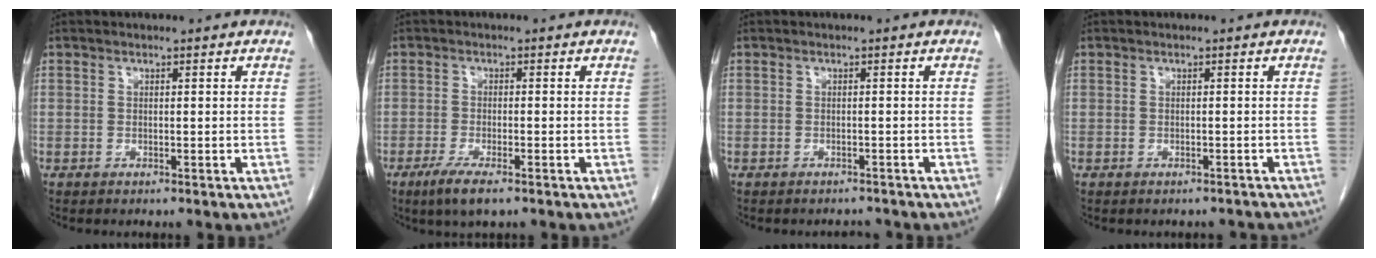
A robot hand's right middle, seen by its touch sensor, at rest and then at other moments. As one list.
[{"total": 4.6, "force": [-2.9, 0.8, 3.5], "torque": [-0.070, -0.012, -0.048]}, {"total": 1.8, "force": [-1.7, 0.5, -0.1], "torque": [0.000, -0.005, -0.023]}, {"total": 2.5, "force": [-2.3, 1.0, 0.3], "torque": [-0.007, -0.002, -0.027]}]